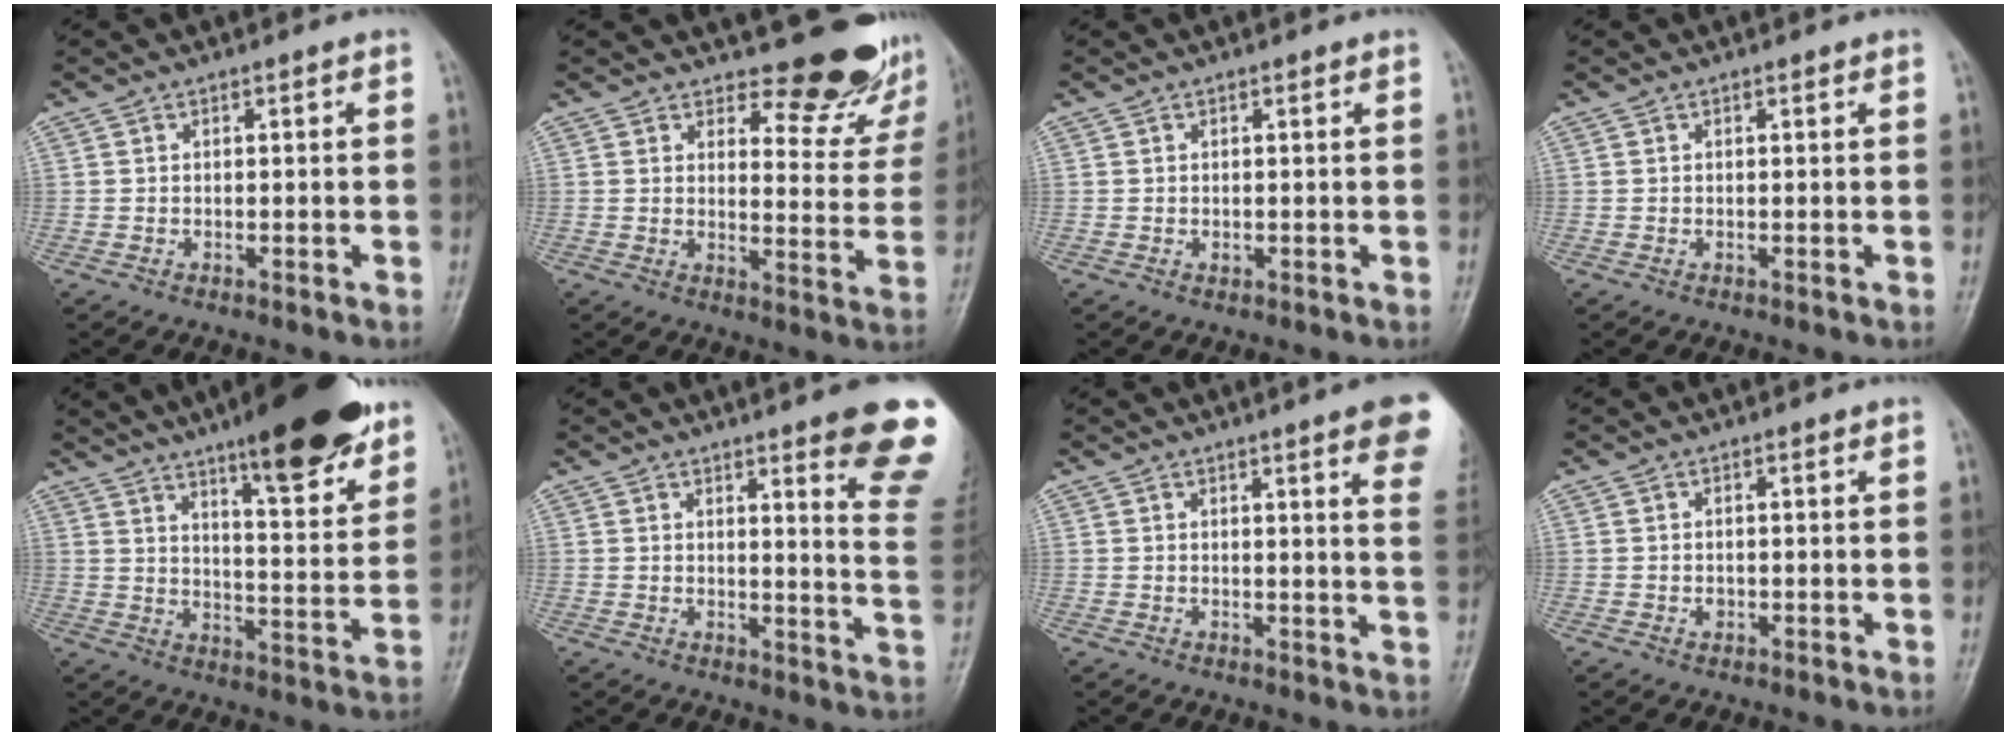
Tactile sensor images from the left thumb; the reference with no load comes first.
{"total": 12.4, "force": [11.2, 4.2, 3.1], "torque": [0.001, -0.106, 0.126]}
{"total": 0.6, "force": [0.2, 0.5, 0.4], "torque": [-0.004, -0.001, 0.004]}
{"total": 0.0}
{"total": 19.5, "force": [13.1, 4.4, 13.7], "torque": [-0.164, -0.068, 0.196]}
{"total": 13.9, "force": [9.4, 1.6, 10.1], "torque": [-0.092, -0.061, 0.100]}
{"total": 11.2, "force": [6.7, 1.4, 8.8], "torque": [-0.087, -0.020, 0.065]}
{"total": 0.8, "force": [0.1, 0.7, 0.4], "torque": [-0.003, 0.000, 0.002]}